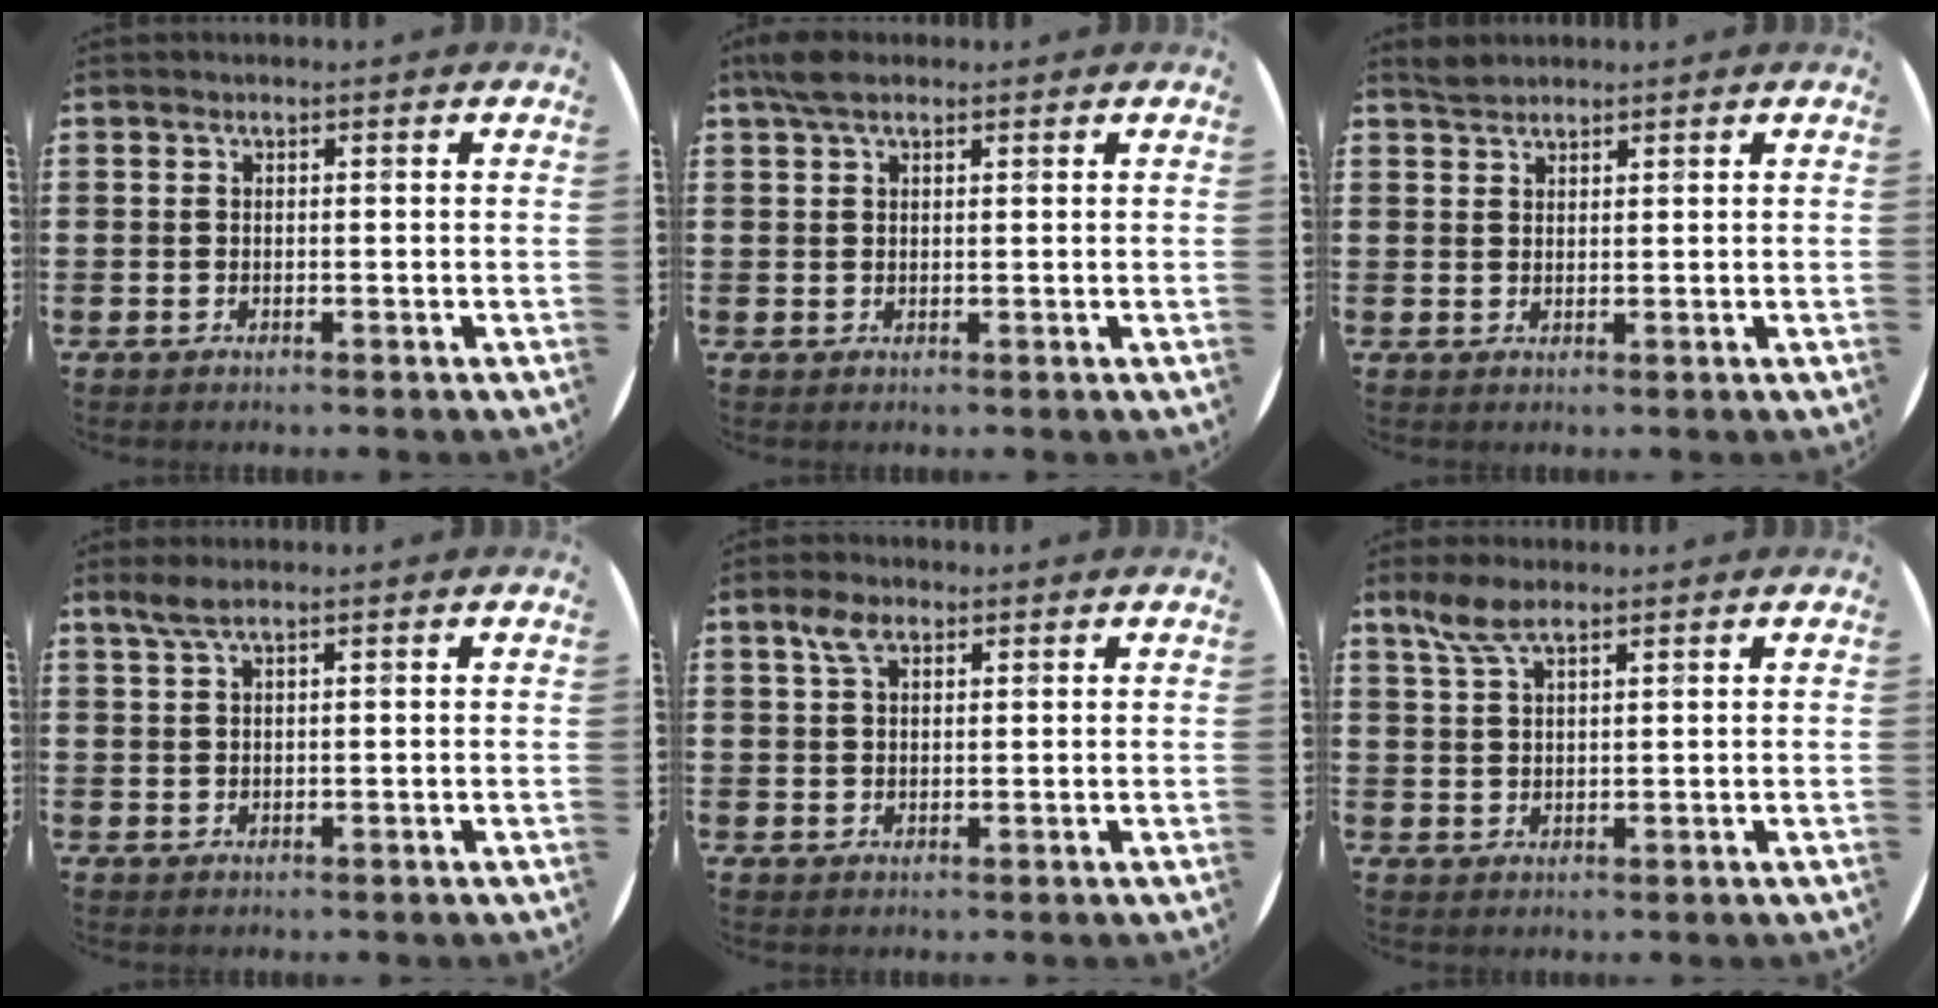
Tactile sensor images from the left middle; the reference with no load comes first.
{"total": 2.8, "force": [2.0, 1.1, 1.7], "torque": [-0.038, 0.007, 0.037]}
{"total": 1.6, "force": [1.6, 0.4, 0.1], "torque": [-0.004, 0.003, 0.031]}
{"total": 2.0, "force": [1.4, 0.2, 1.5], "torque": [-0.031, 0.003, 0.025]}
{"total": 3.3, "force": [2.1, 1.8, 1.9], "torque": [-0.044, 0.008, 0.038]}
{"total": 4.6, "force": [3.1, 1.5, 3.1], "torque": [-0.068, 0.005, 0.057]}